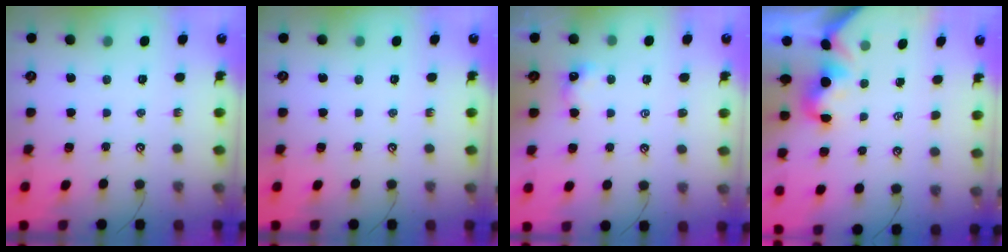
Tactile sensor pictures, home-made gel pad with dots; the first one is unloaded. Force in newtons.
{"total": 0.0}
{"total": 1.8, "press": 1.7, "slide": 0.5}
{"total": 1.6, "press": 1.5, "slide": 0.4}